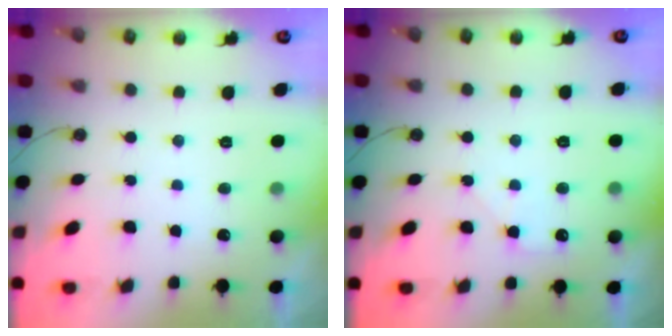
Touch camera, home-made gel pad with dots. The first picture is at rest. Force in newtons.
{"total": 5.1, "press": 5.0, "slide": 0.9}